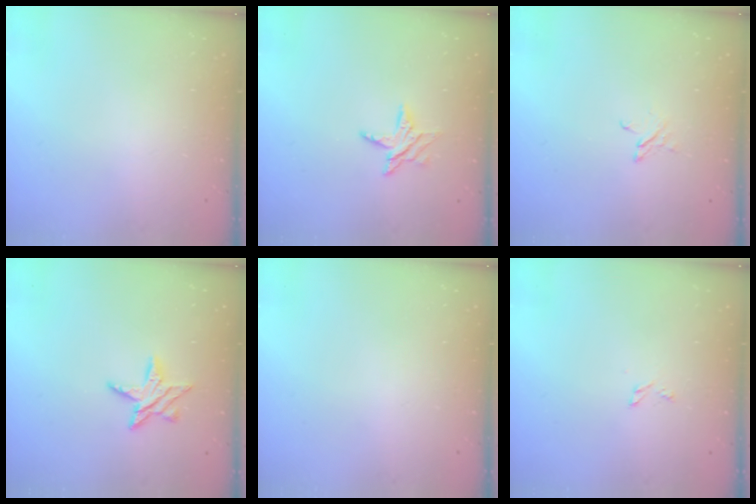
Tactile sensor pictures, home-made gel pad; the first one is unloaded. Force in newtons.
{"total": 6.8, "press": 6.8, "slide": 0.4}
{"total": 2.5, "press": 2.4, "slide": 0.2}
{"total": 8.8, "press": 8.8, "slide": 0.5}
{"total": 0.0}
{"total": 2.4, "press": 2.3, "slide": 0.3}